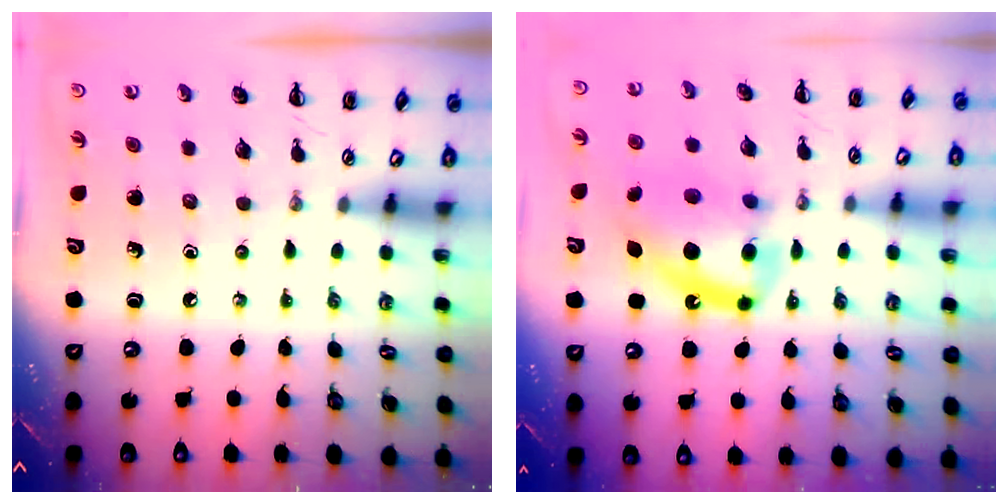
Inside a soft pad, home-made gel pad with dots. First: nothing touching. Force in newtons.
{"total": 15.4, "press": 15.1, "slide": 3.2}